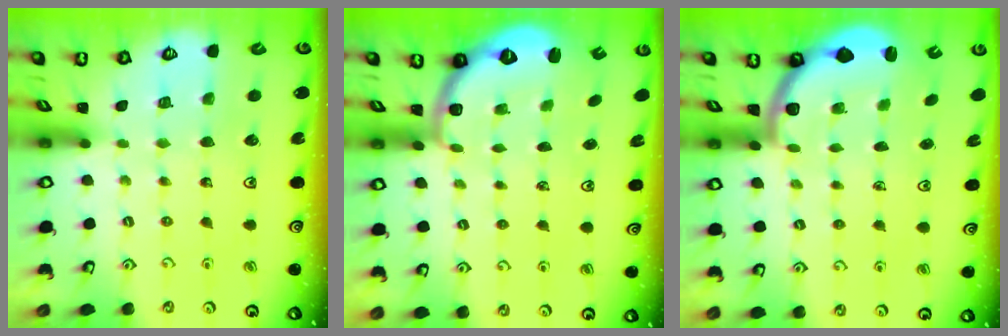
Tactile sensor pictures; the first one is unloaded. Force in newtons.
{"total": 2.6, "press": 1.6, "slide": 2.1}
{"total": 2.0, "press": 1.9, "slide": 0.5}